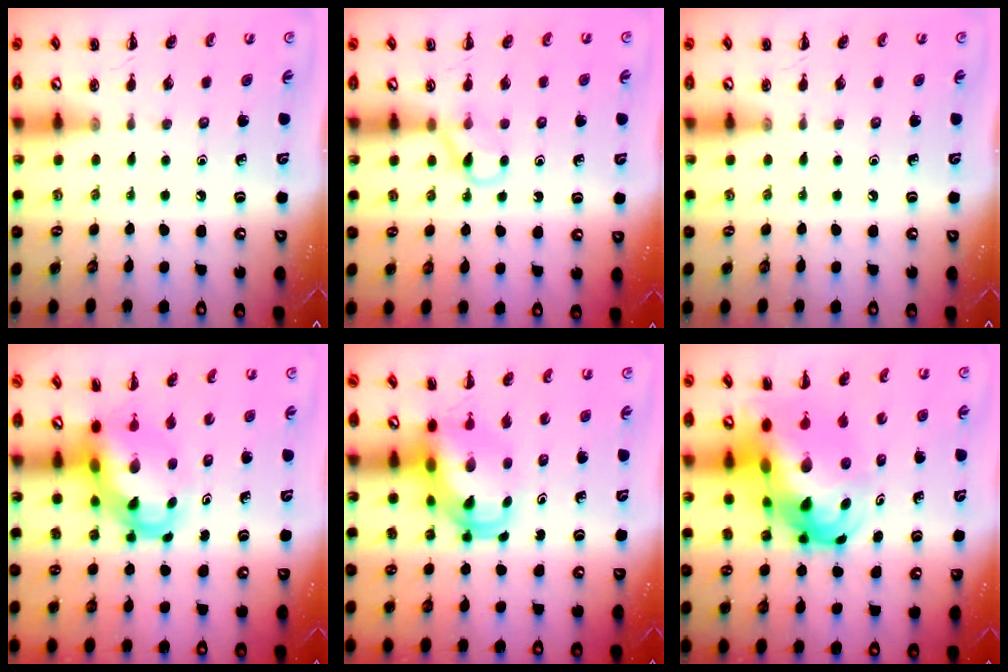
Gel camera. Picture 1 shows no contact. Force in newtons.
{"total": 3.9, "press": 3.7, "slide": 1.4}
{"total": 0.0}
{"total": 5.6, "press": 5.3, "slide": 1.5}
{"total": 5.4, "press": 5.2, "slide": 1.5}
{"total": 13.4, "press": 12.9, "slide": 3.5}